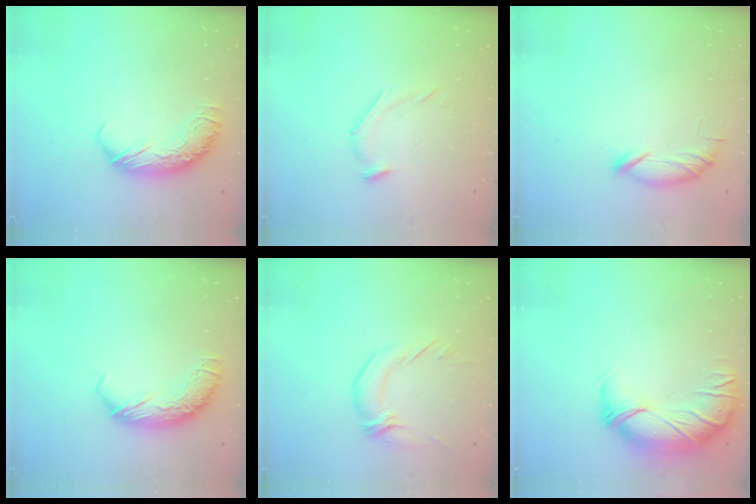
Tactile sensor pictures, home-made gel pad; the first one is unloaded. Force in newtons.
{"total": 6.4, "press": 6.3, "slide": 0.9}
{"total": 6.3, "press": 6.3, "slide": 0.2}
{"total": 0.0}
{"total": 2.3, "press": 0.8, "slide": 2.1}
{"total": 2.8, "press": 0.1, "slide": 2.8}